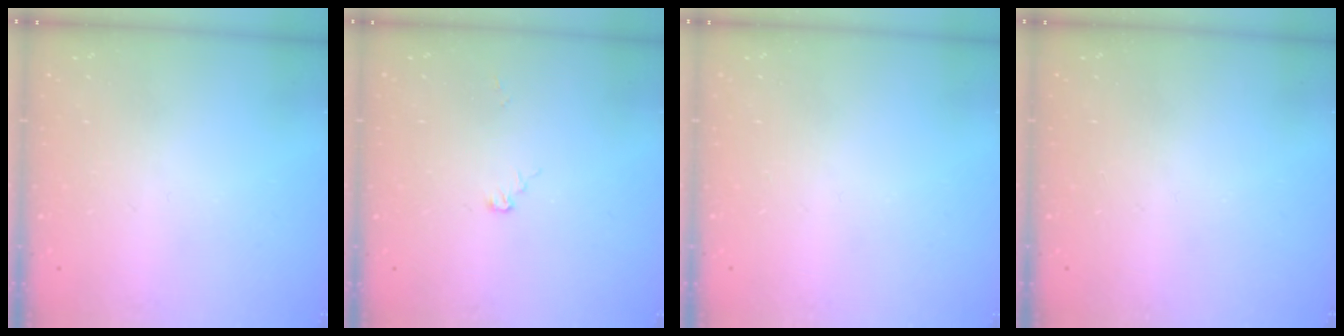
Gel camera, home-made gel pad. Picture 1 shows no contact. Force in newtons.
{"total": 4.5, "press": 4.5, "slide": 0.5}
{"total": 0.0}
{"total": 0.0}